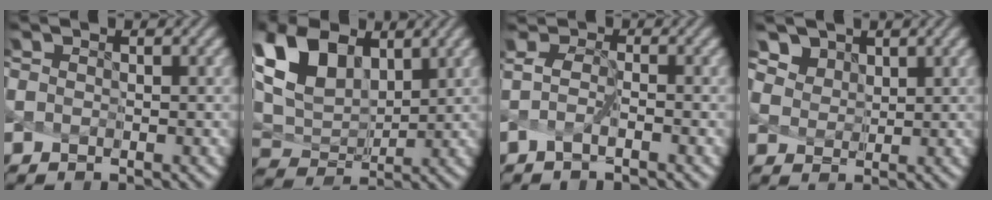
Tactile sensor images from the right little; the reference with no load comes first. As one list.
[{"total": 6.2, "force": [4.1, 3.2, 3.4], "torque": [-0.089, -0.006, 0.087]}, {"total": 1.1, "force": [-0.7, -0.4, 0.8], "torque": [-0.026, -0.002, -0.013]}, {"total": 7.3, "force": [4.0, 4.9, 3.7], "torque": [-0.077, 0.021, 0.056]}]